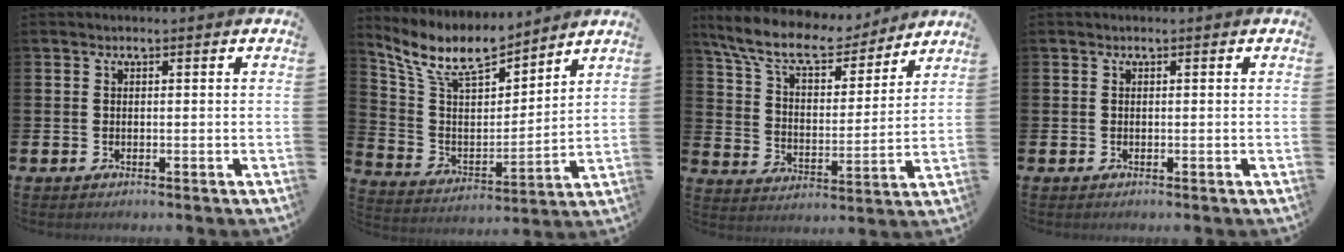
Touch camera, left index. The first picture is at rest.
{"total": 10.0, "force": [8.7, 3.2, 3.7], "torque": [-0.106, -0.056, 0.154]}
{"total": 10.7, "force": [9.4, 3.0, 4.0], "torque": [-0.113, -0.057, 0.164]}
{"total": 0.0}